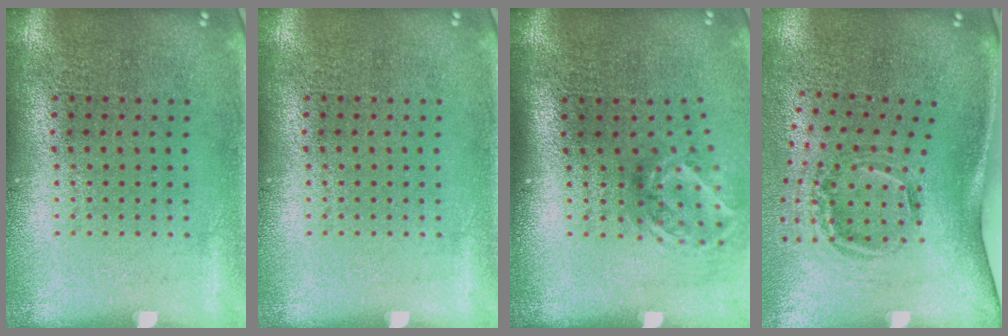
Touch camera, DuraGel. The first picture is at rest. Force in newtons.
{"total": 0.0}
{"total": 2.0, "press": 1.3, "slide": 1.5}
{"total": 2.1, "press": 1.2, "slide": 1.7}